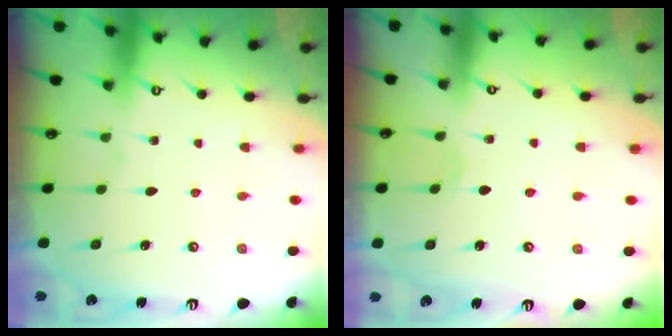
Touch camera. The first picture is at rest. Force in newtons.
{"total": 2.0, "press": 2.0, "slide": 0.1}